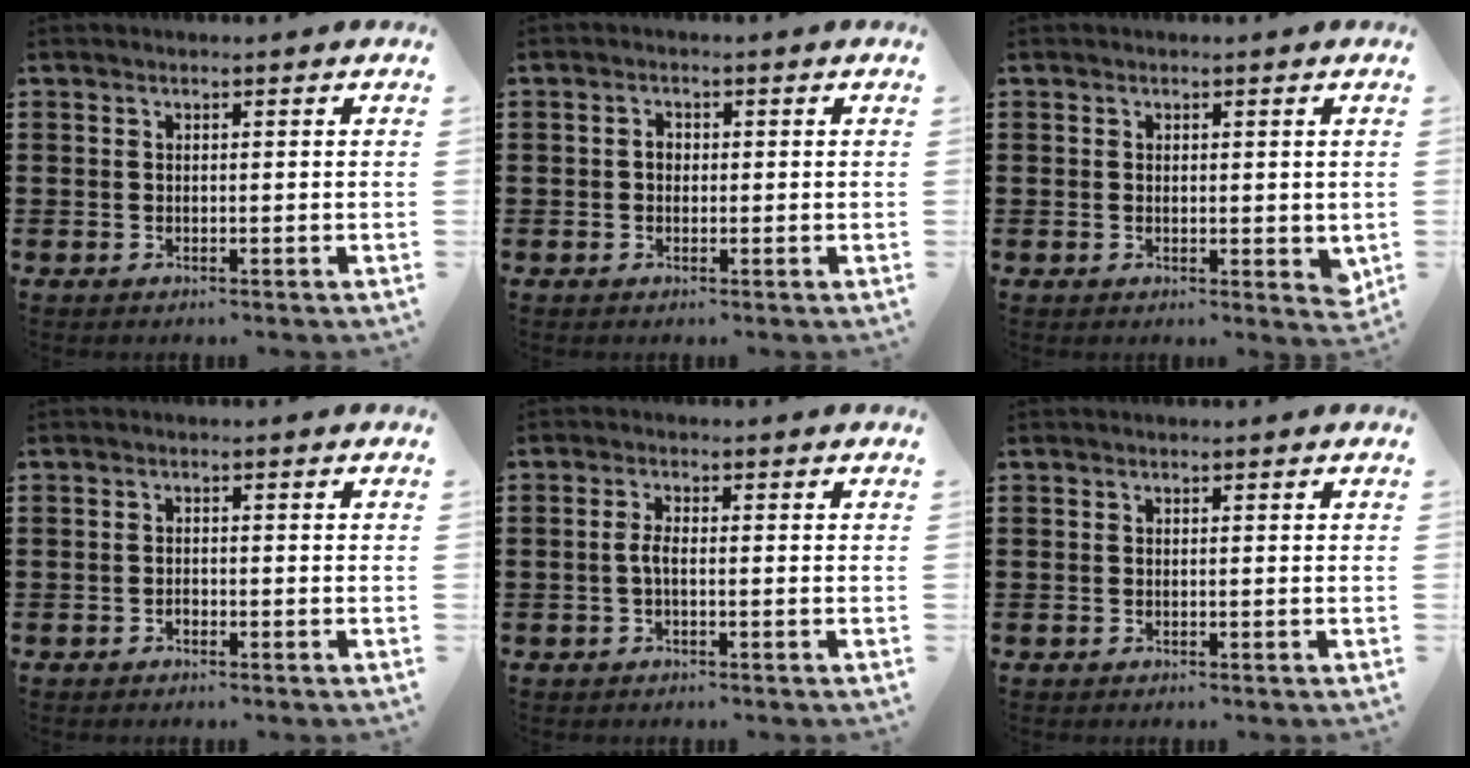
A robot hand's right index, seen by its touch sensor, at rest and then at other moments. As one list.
[{"total": 1.6, "force": [-0.1, 1.1, 1.1], "torque": [-0.021, 0.005, -0.003]}, {"total": 1.4, "force": [0.3, 0.9, 1.1], "torque": [-0.013, 0.003, 0.003]}, {"total": 0.9, "force": [-0.6, 0.5, 0.4], "torque": [-0.010, -0.002, -0.011]}, {"total": 2.2, "force": [-0.5, 0.6, 2.1], "torque": [-0.053, -0.003, -0.015]}, {"total": 0.0}]